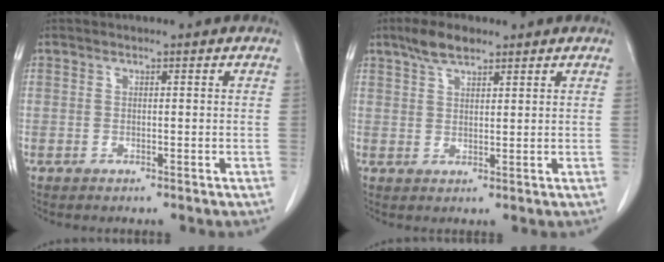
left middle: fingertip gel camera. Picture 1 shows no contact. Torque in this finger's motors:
{"motor_torque": [0.70, -0.64, 0.06, 0.00]}